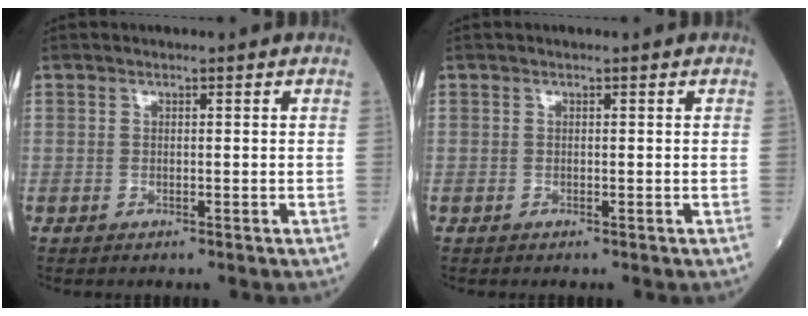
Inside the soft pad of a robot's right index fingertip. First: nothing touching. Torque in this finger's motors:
{"motor_torque": [-0.04, 0.00, 0.01, 0.00]}